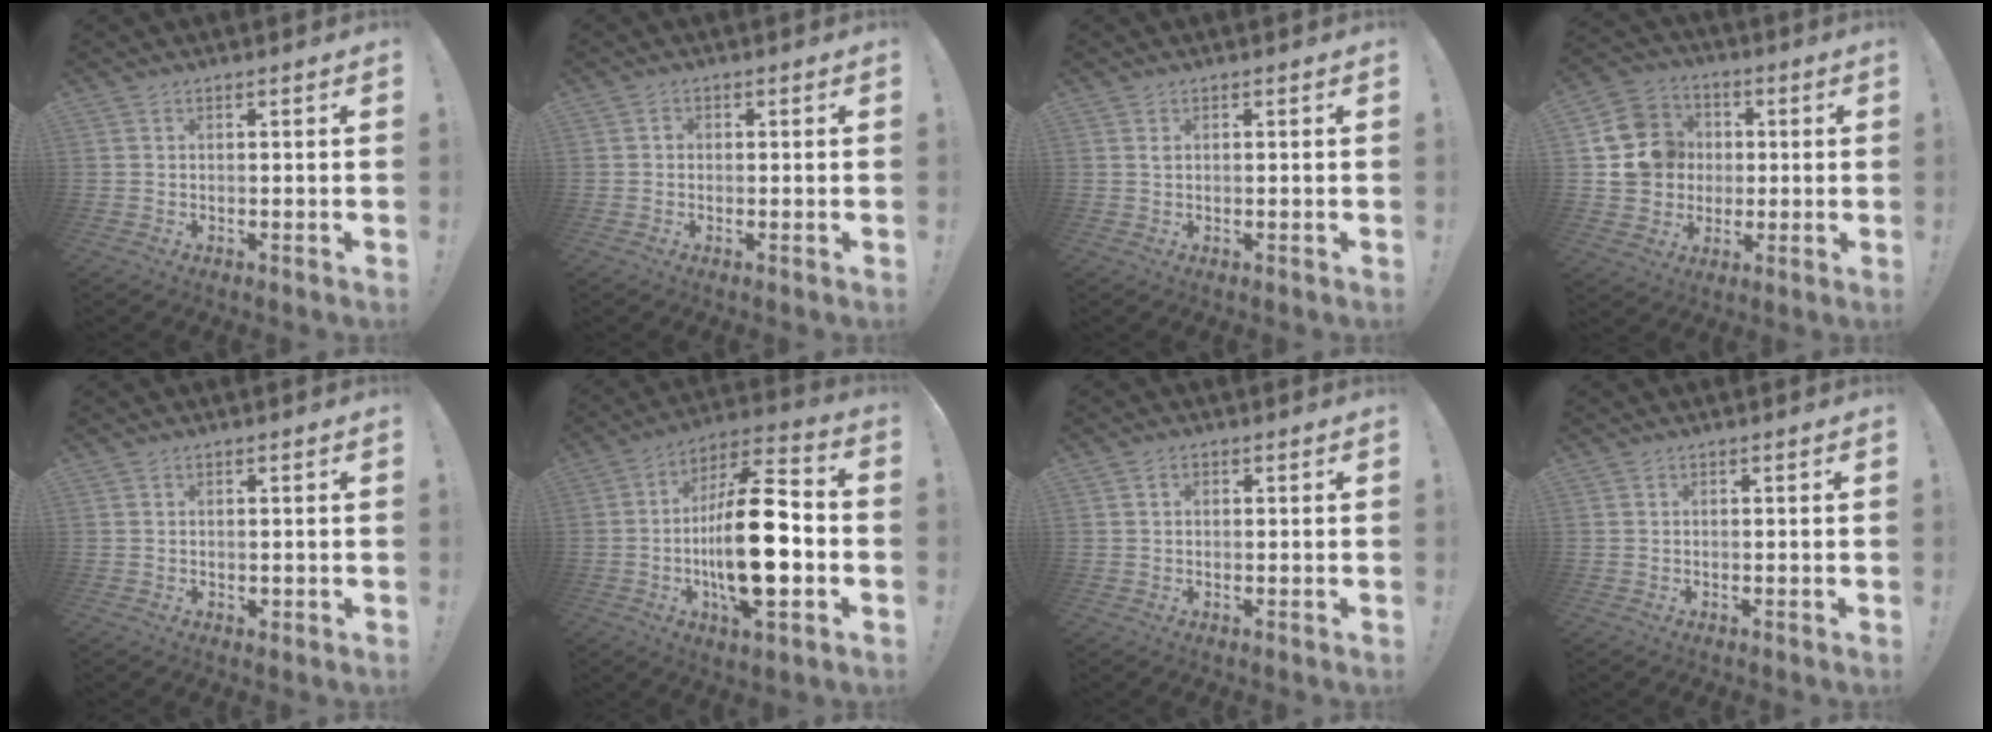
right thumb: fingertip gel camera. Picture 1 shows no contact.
{"total": 1.3, "force": [-0.5, 1.1, 0.5], "torque": [-0.007, 0.005, -0.010]}
{"total": 0.7, "force": [0.3, 0.4, 0.4], "torque": [-0.003, -0.002, 0.005]}
{"total": 14.9, "force": [1.0, 13.9, 5.2], "torque": [-0.072, 0.011, 0.036]}
{"total": 0.8, "force": [0.1, 0.7, 0.4], "torque": [-0.004, 0.001, 0.001]}
{"total": 22.7, "force": [-3.4, 7.4, 21.1], "torque": [-0.377, 0.014, -0.054]}
{"total": 1.8, "force": [0.5, 1.2, 1.2], "torque": [-0.017, 0.002, 0.007]}
{"total": 0.0}